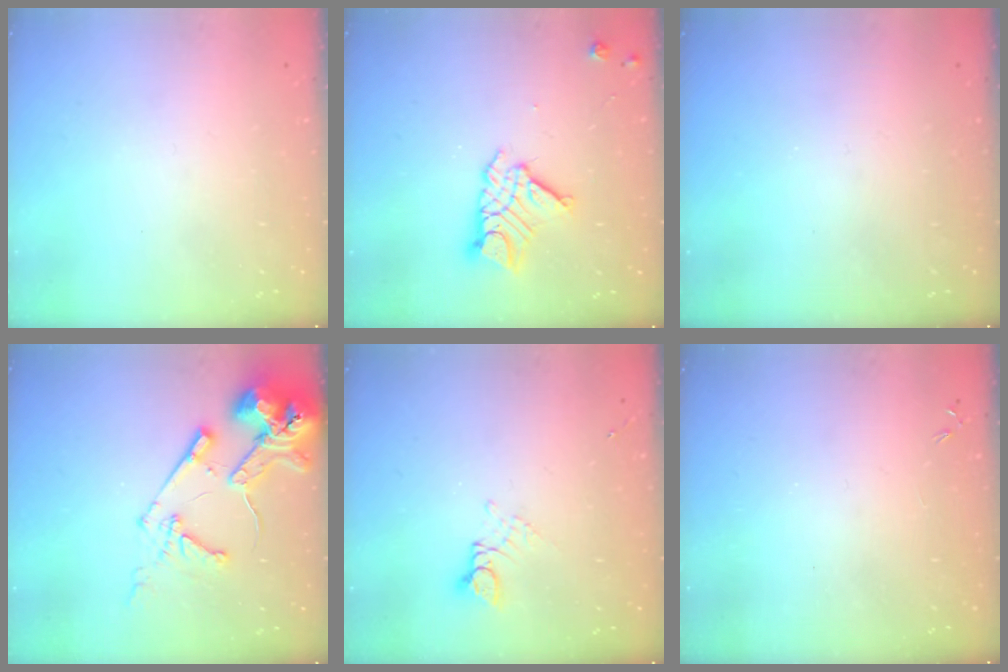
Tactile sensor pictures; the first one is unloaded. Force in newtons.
{"total": 11.6, "press": 11.5, "slide": 0.9}
{"total": 0.0}
{"total": 14.3, "press": 14.2, "slide": 1.8}
{"total": 3.8, "press": 3.8, "slide": 0.3}
{"total": 0.0}